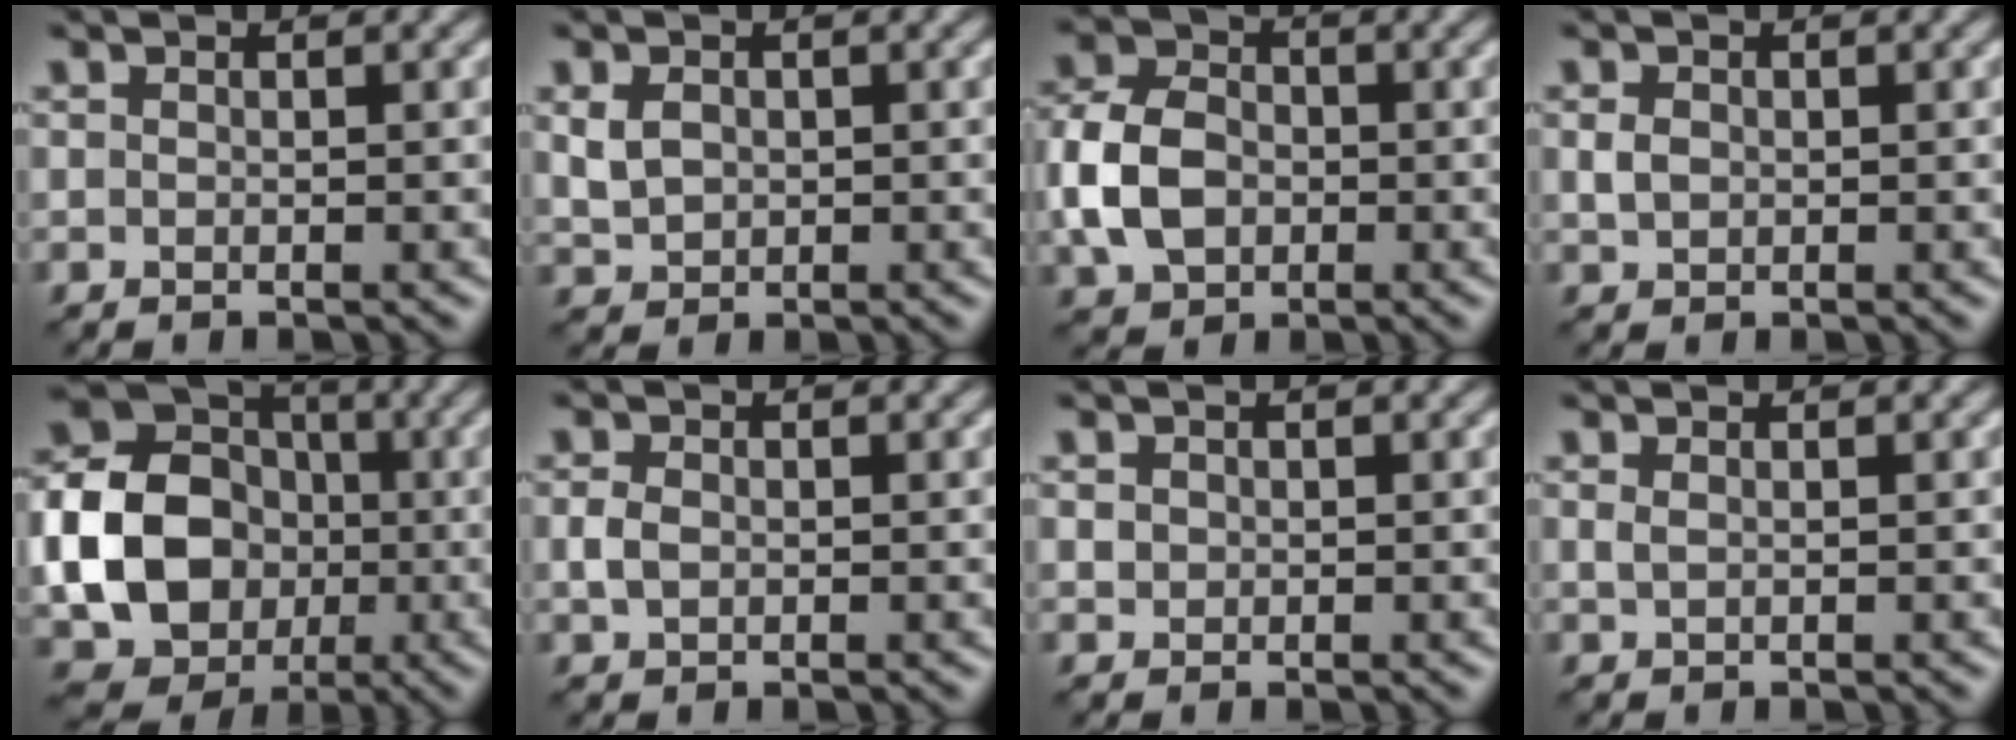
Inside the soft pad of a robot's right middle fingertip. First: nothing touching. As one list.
[{"total": 2.2, "force": [0.4, 1.7, 1.2], "torque": [-0.033, 0.001, 0.010]}, {"total": 7.0, "force": [-1.3, 5.1, 4.5], "torque": [-0.107, 0.007, -0.037]}, {"total": 1.3, "force": [0.1, 1.0, 0.8], "torque": [-0.019, 0.003, 0.002]}, {"total": 12.4, "force": [-1.6, 10.4, 6.5], "torque": [-0.119, -0.018, -0.039]}, {"total": 1.5, "force": [0.0, 1.2, 1.0], "torque": [-0.025, 0.002, -0.001]}, {"total": 0.6, "force": [0.1, 0.6, 0.2], "torque": [0.000, 0.000, 0.003]}, {"total": 0.6, "force": [0.3, 0.2, 0.5], "torque": [-0.015, 0.001, 0.007]}]